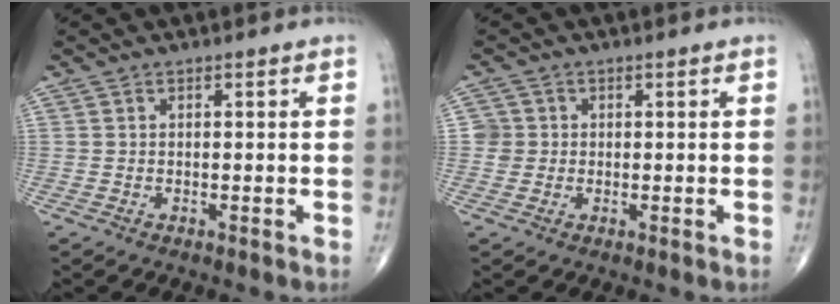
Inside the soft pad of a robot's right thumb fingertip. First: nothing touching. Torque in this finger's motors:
{"motor_torque": [0.02, 0.08, 0.19, 0.13, 0.00]}